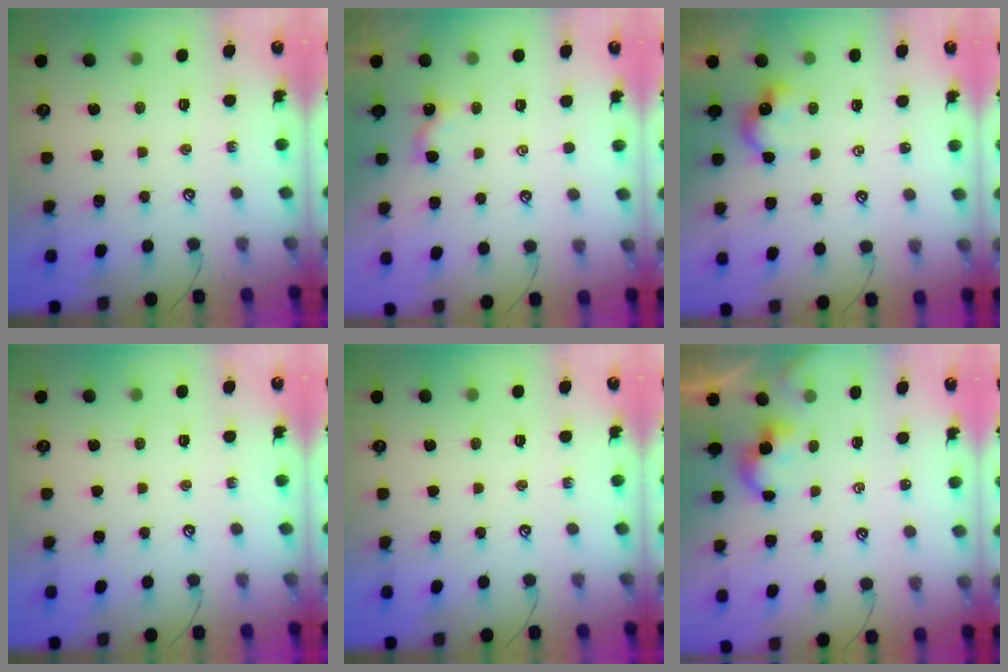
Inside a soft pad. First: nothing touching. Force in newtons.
{"total": 2.0, "press": 2.0, "slide": 0.2}
{"total": 1.8, "press": 1.7, "slide": 0.5}
{"total": 0.0}
{"total": 0.0}
{"total": 0.0}